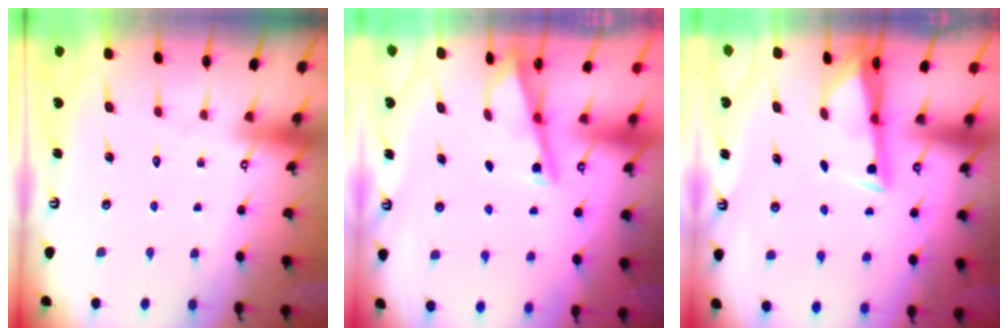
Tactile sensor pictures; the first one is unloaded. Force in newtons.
{"total": 2.7, "press": 2.7, "slide": 0.2}
{"total": 3.4, "press": 3.2, "slide": 0.9}